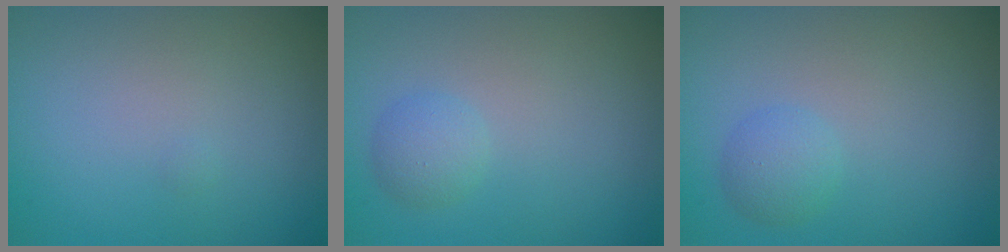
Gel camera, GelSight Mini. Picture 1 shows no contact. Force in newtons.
{"total": 1.7, "press": 1.7, "slide": 0.1}
{"total": 1.9, "press": 1.9, "slide": 0.1}